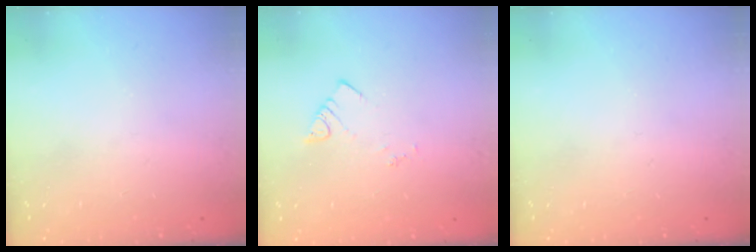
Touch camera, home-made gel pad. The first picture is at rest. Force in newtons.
{"total": 2.1, "press": 2.0, "slide": 0.4}
{"total": 0.0}